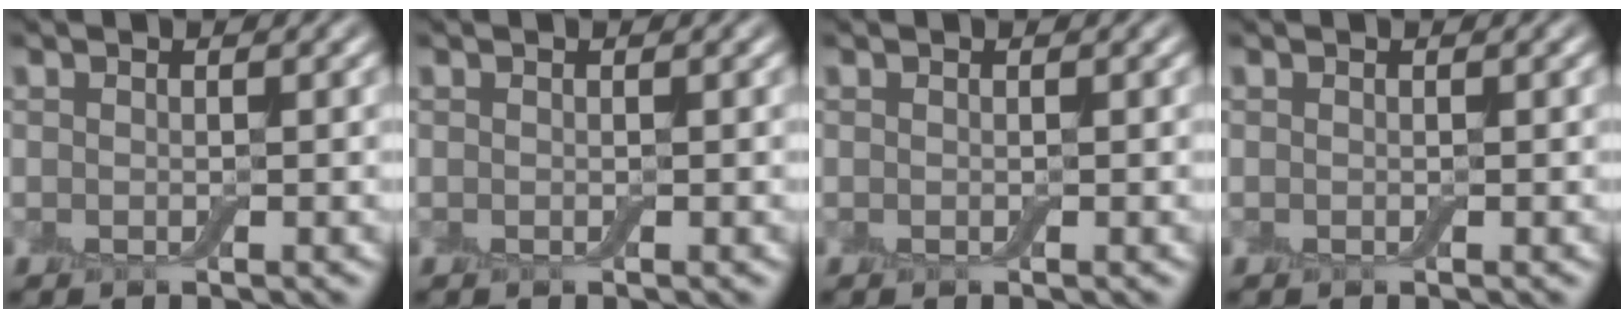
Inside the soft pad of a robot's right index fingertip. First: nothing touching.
{"total": 0.0}
{"total": 0.0}
{"total": 0.0}